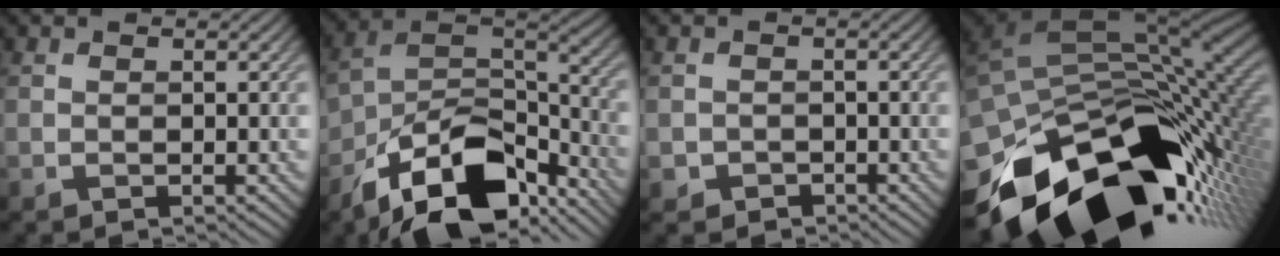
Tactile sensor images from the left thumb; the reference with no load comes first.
{"total": 15.1, "force": [-10.0, 7.7, 8.3], "torque": [-0.166, -0.025, -0.180]}
{"total": 1.9, "force": [-1.1, 1.5, 0.3], "torque": [0.000, -0.005, -0.024]}
{"total": 18.1, "force": [-8.9, 10.9, 11.4], "torque": [-0.225, -0.042, -0.129]}